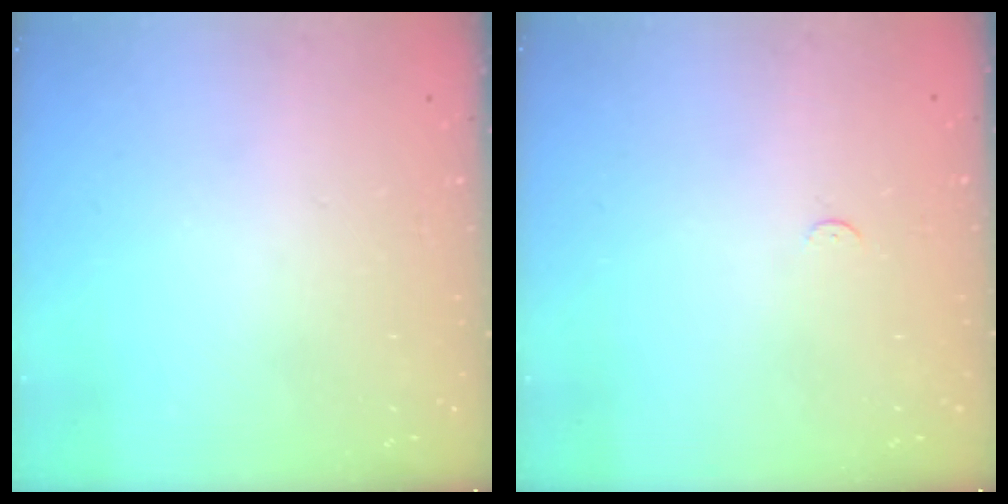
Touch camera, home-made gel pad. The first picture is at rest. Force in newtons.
{"total": 2.3, "press": 2.3, "slide": 0.3}